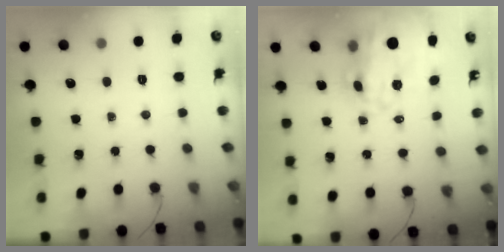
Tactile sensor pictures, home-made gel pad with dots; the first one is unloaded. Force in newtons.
{"total": 14.0, "press": 13.4, "slide": 4.1}